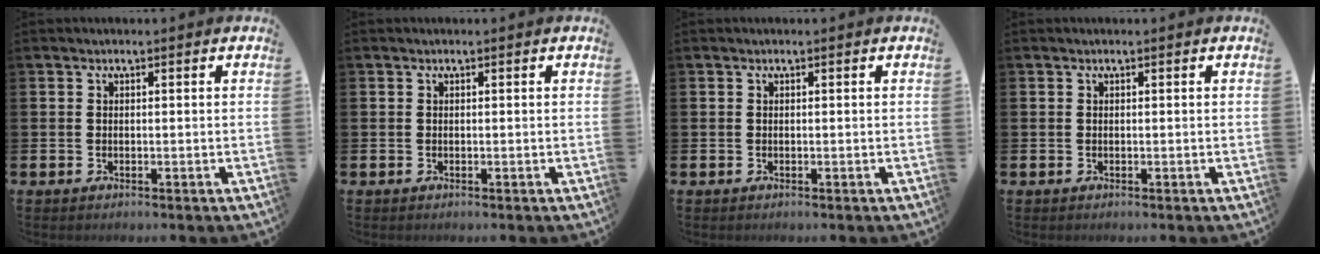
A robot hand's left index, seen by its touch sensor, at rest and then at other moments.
{"total": 0.0}
{"total": 0.0}
{"total": 0.0}